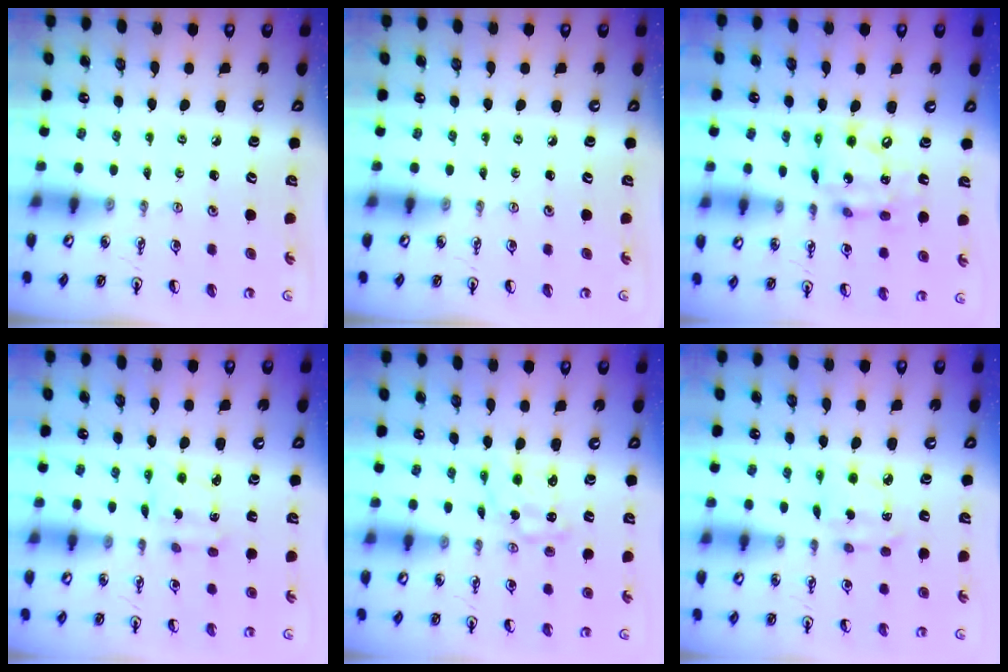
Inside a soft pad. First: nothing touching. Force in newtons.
{"total": 0.0}
{"total": 12.1, "press": 12.0, "slide": 1.5}
{"total": 2.6, "press": 2.6, "slide": 0.6}
{"total": 1.5, "press": 1.5, "slide": 0.1}
{"total": 3.5, "press": 3.5, "slide": 0.2}